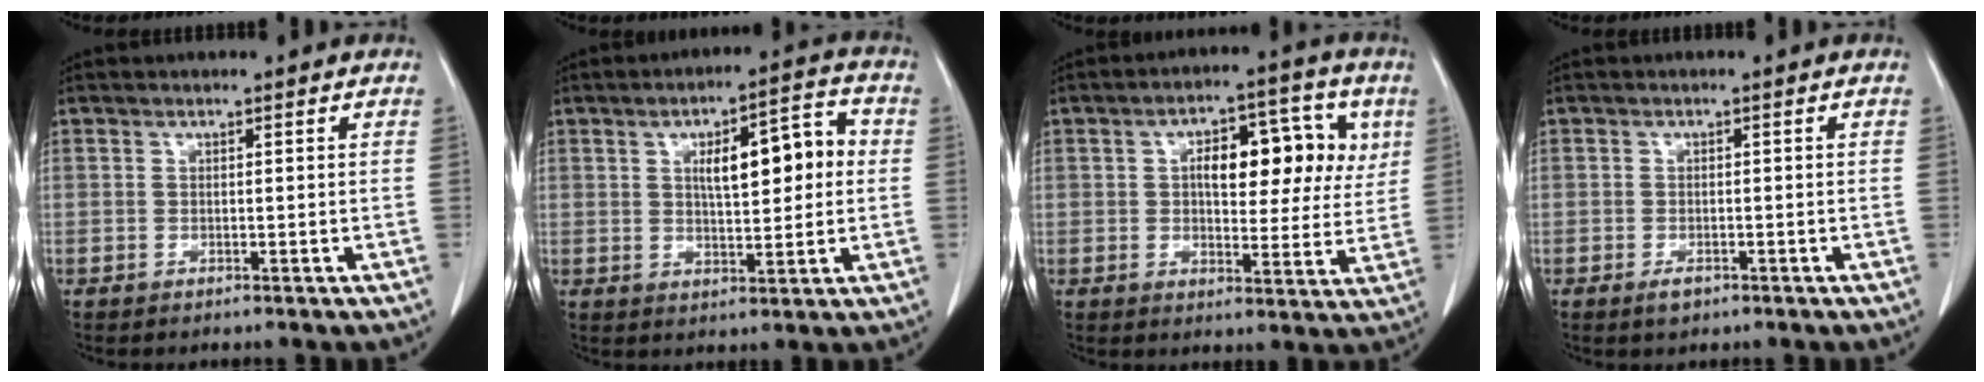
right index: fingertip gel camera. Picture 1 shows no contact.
{"total": 10.2, "force": [1.8, 3.2, 9.5], "torque": [-0.139, 0.029, 0.029]}
{"total": 12.2, "force": [3.4, 5.7, 10.2], "torque": [-0.135, 0.031, 0.050]}
{"total": 1.7, "force": [-1.0, 0.9, 1.0], "torque": [-0.016, 0.001, -0.012]}